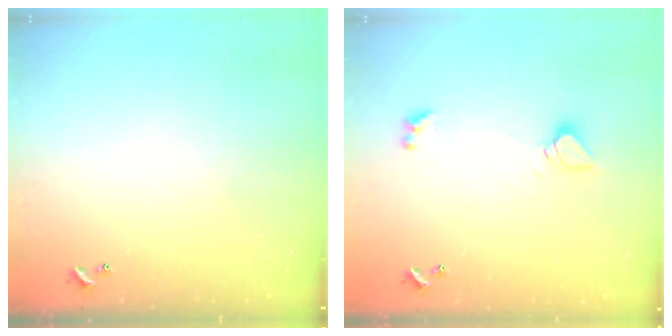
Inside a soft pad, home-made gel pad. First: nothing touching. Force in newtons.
{"total": 2.3, "press": 2.3, "slide": 0.2}